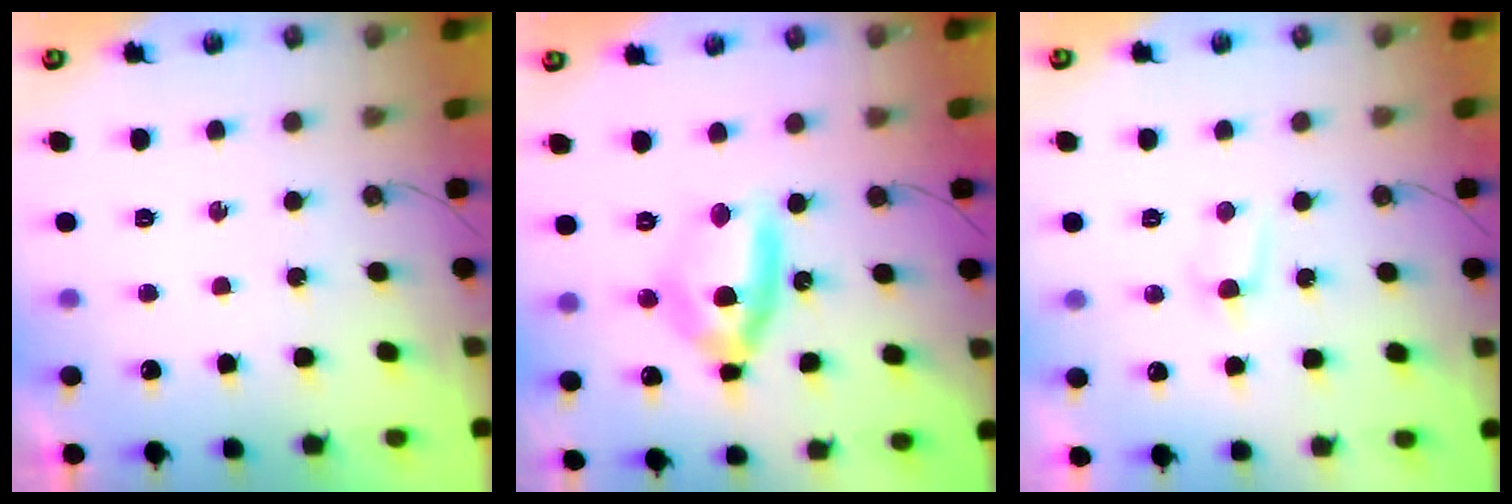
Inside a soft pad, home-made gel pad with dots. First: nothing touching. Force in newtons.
{"total": 11.2, "press": 11.1, "slide": 1.0}
{"total": 3.0, "press": 2.9, "slide": 0.3}